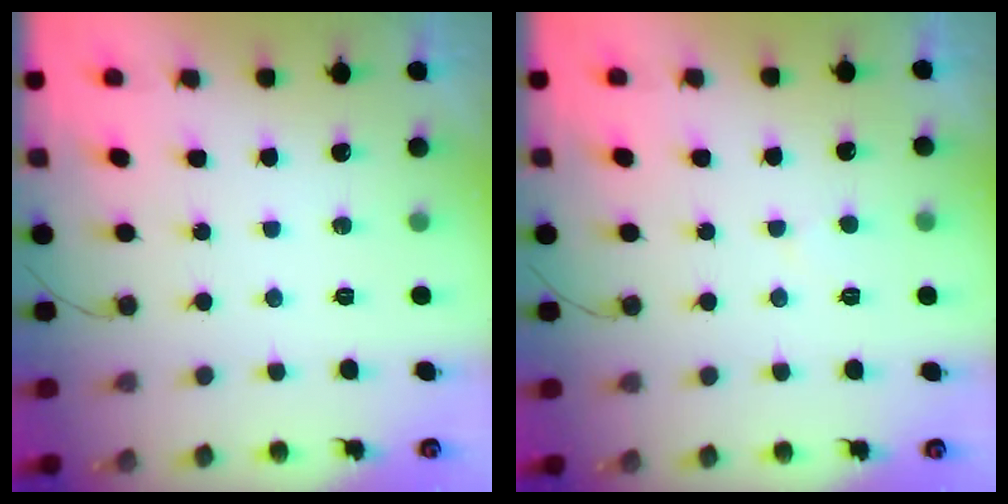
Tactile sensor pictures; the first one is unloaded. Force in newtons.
{"total": 3.9, "press": 3.9, "slide": 0.3}